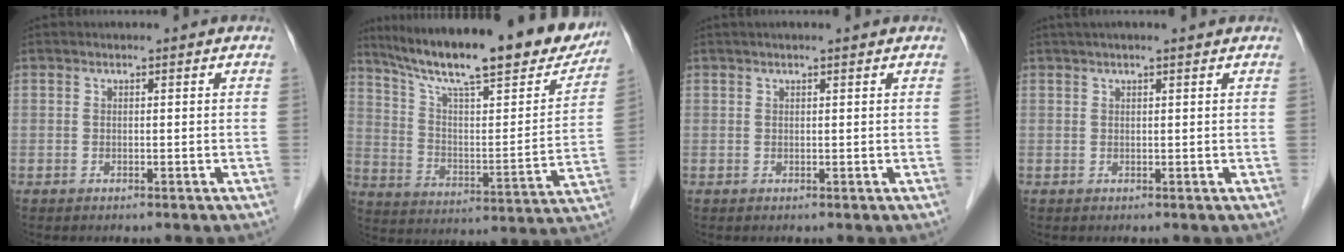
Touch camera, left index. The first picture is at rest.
{"total": 27.1, "force": [22.4, 4.5, 14.6], "torque": [-0.234, -0.026, 0.318]}
{"total": 2.4, "force": [1.9, -0.1, 1.4], "torque": [-0.015, 0.019, 0.027]}
{"total": 4.9, "force": [4.1, -0.1, 2.7], "torque": [-0.038, 0.026, 0.056]}